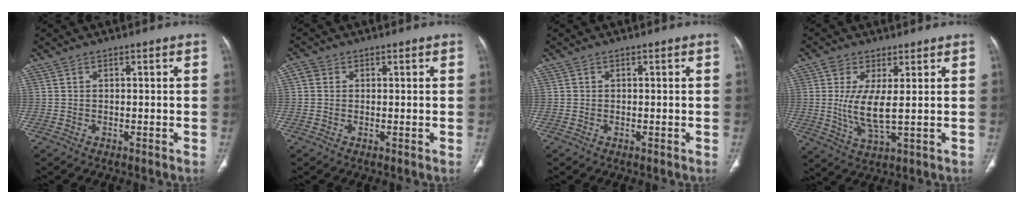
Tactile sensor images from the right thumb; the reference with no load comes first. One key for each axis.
{"total": 2.1, "fx": 0.5, "fy": 1.9, "fz": 0.7, "tx": -0.007, "ty": 0.006, "tz": 0.006}
{"total": 0.0}
{"total": 7.9, "fx": 0.9, "fy": 3.0, "fz": 7.3, "tx": -0.151, "ty": -0.014, "tz": 0.020}